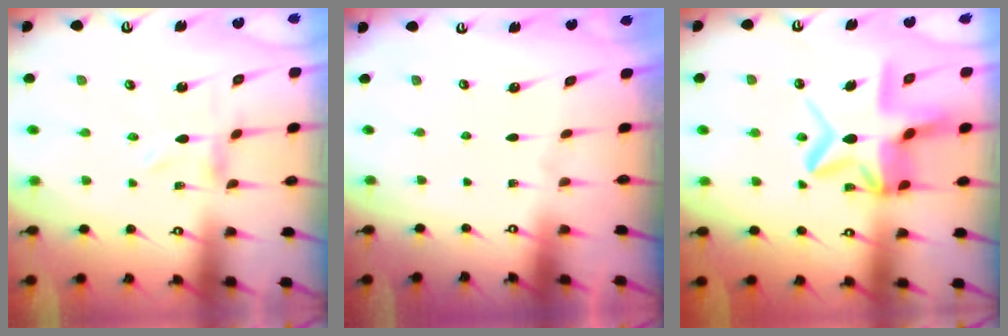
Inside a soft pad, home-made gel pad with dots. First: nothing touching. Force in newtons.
{"total": 0.0}
{"total": 15.1, "press": 15.0, "slide": 1.6}